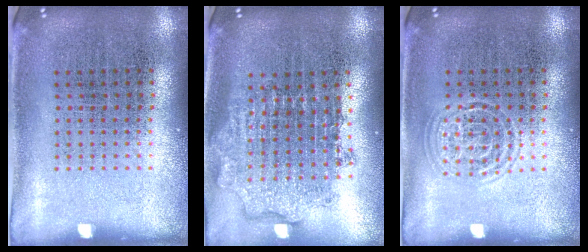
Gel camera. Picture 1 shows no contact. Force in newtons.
{"total": 1.9, "press": 1.5, "slide": 1.2}
{"total": 1.4, "press": 1.3, "slide": 0.3}